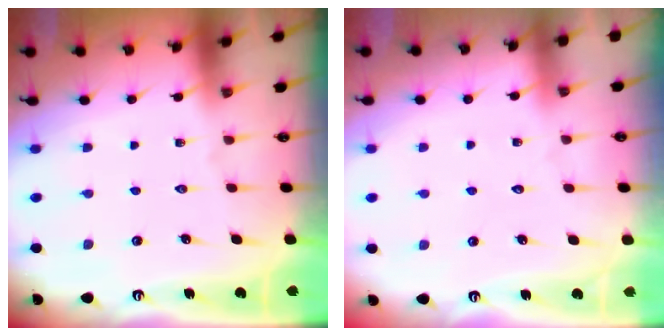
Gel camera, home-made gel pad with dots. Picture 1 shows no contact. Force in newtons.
{"total": 2.1, "press": 2.1, "slide": 0.3}